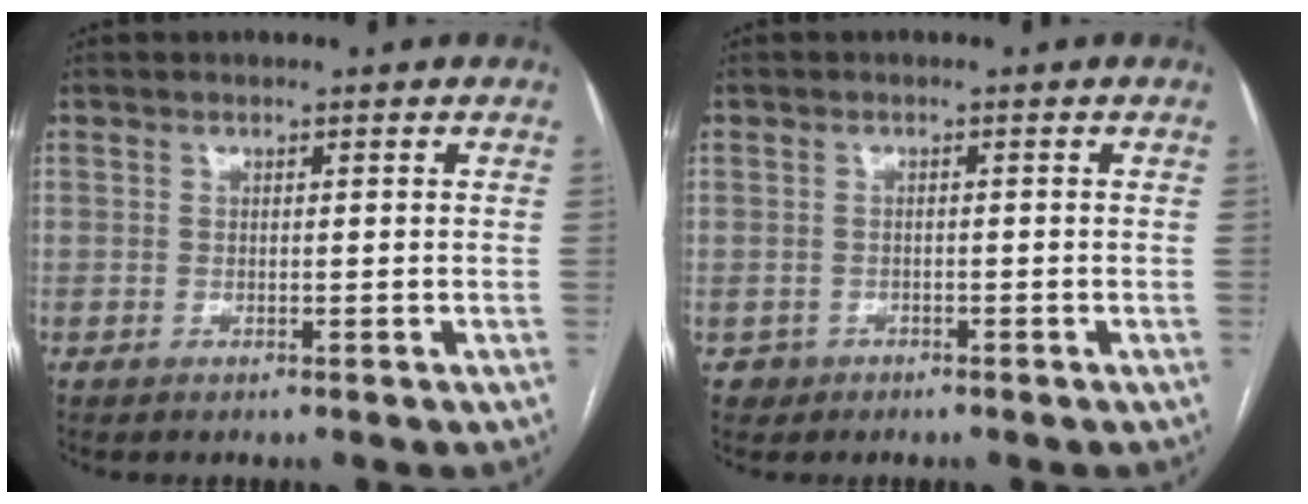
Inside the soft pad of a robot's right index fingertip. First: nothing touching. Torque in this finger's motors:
{"motor_torque": [-0.42, 0.30, -1.05, -0.21]}